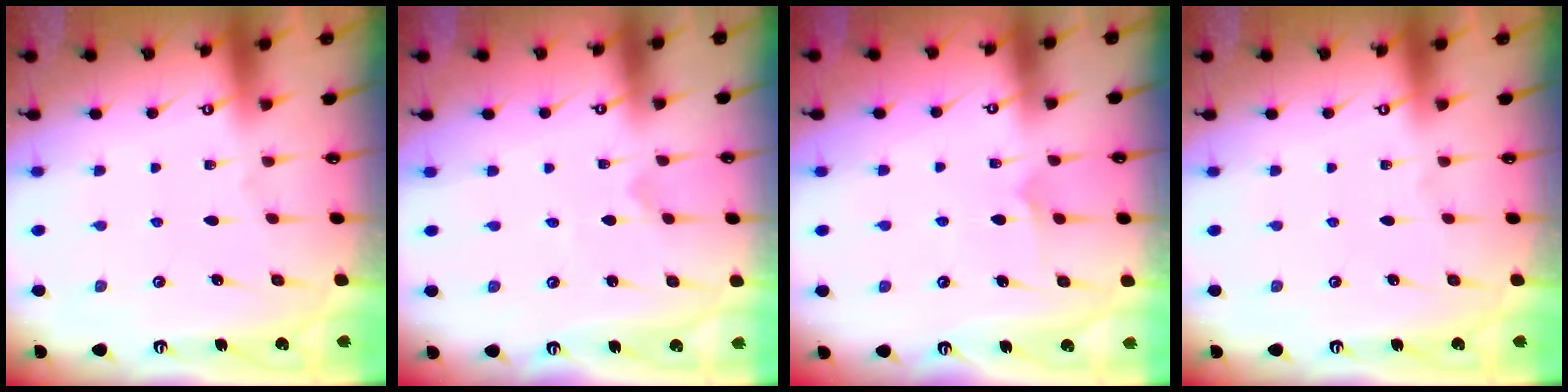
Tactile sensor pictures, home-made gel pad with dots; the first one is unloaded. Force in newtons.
{"total": 0.0}
{"total": 5.3, "press": 5.3, "slide": 0.3}
{"total": 0.0}